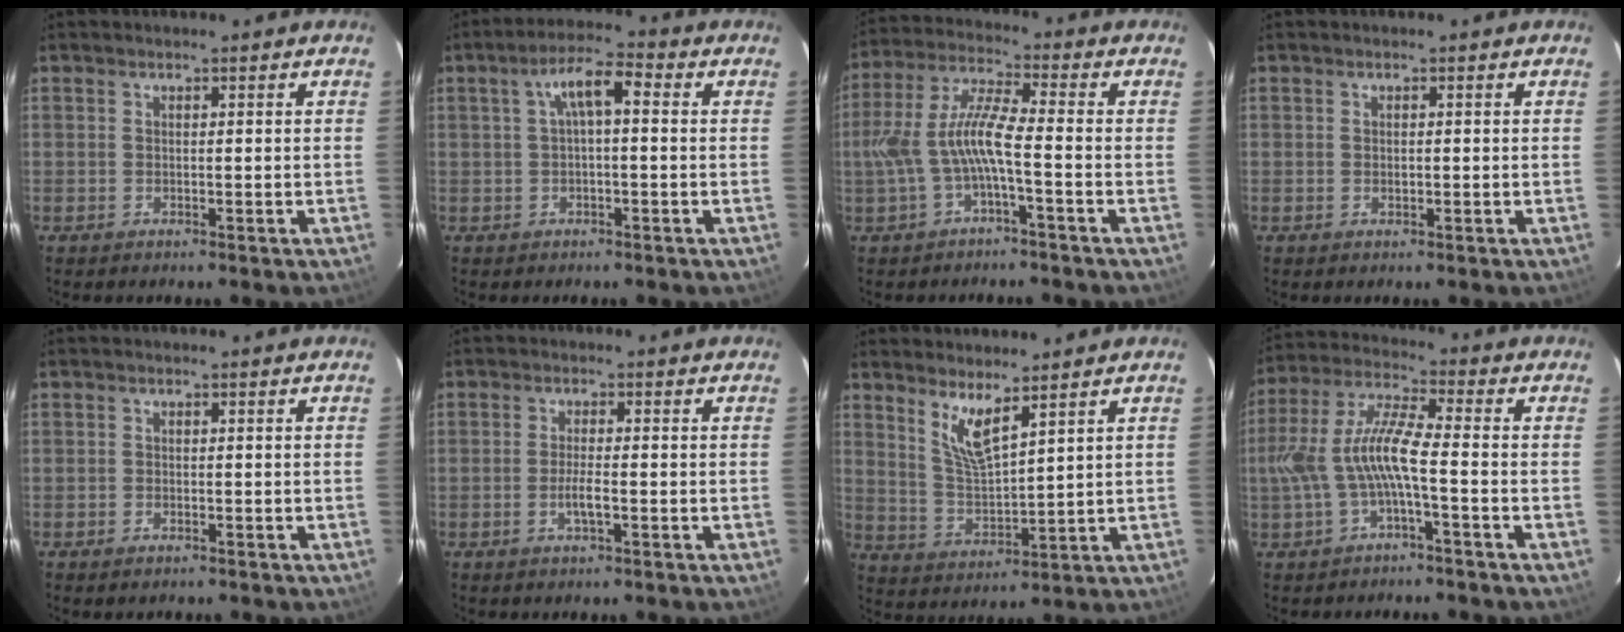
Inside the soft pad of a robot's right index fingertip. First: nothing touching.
{"total": 5.7, "force": [0.7, 1.8, 5.4], "torque": [-0.102, 0.021, 0.016]}
{"total": 8.7, "force": [-2.6, 1.2, 8.2], "torque": [-0.188, 0.011, -0.042]}
{"total": 0.8, "force": [0.0, 0.5, 0.6], "torque": [-0.010, 0.002, 0.001]}
{"total": 1.0, "force": [-0.7, 0.6, 0.4], "torque": [-0.006, -0.001, -0.011]}
{"total": 2.9, "force": [-1.1, 0.2, 2.7], "torque": [-0.053, -0.003, -0.020]}
{"total": 6.6, "force": [4.7, 1.2, 4.5], "torque": [-0.089, -0.012, 0.100]}
{"total": 9.6, "force": [-2.4, 1.6, 9.1], "torque": [-0.202, 0.010, -0.039]}